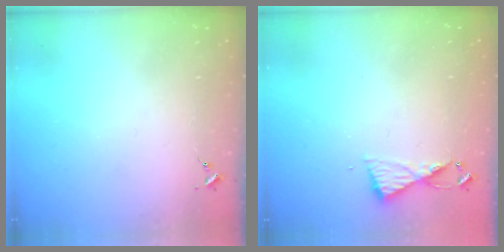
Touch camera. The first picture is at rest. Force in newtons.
{"total": 6.0, "press": 6.0, "slide": 0.6}